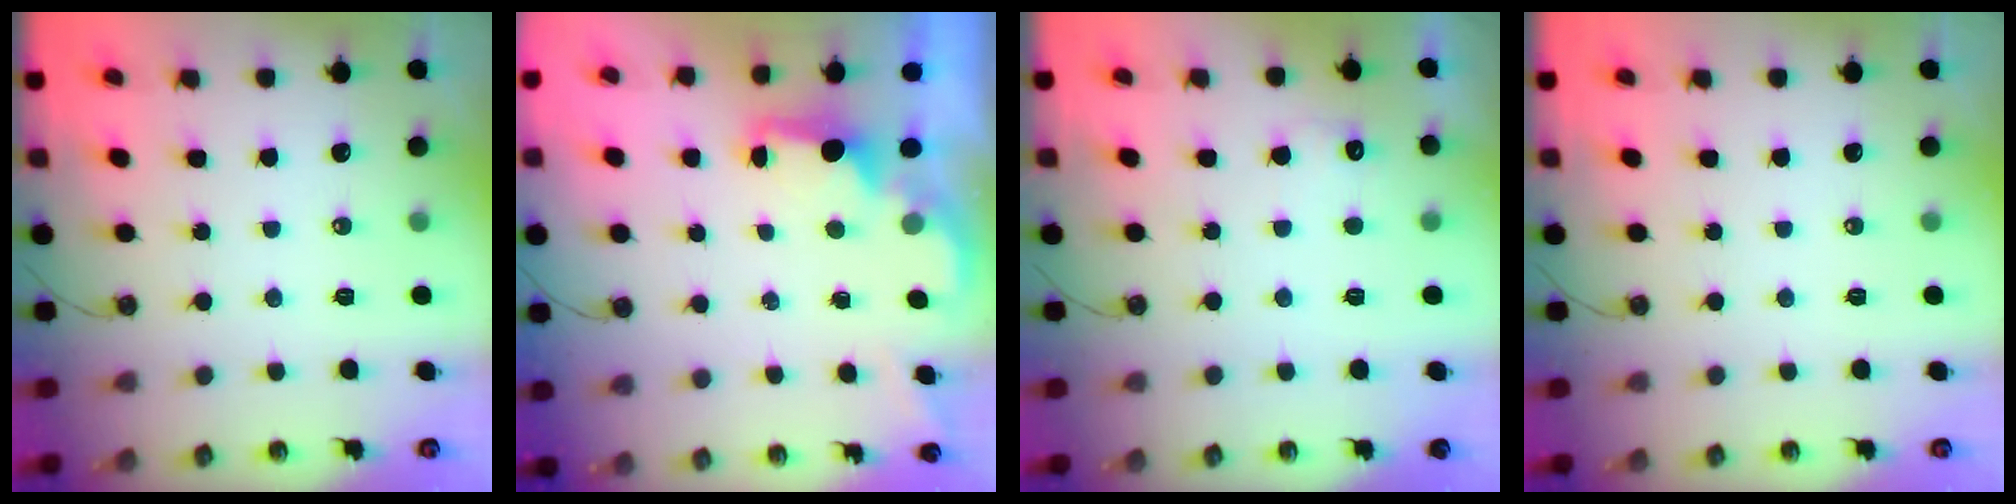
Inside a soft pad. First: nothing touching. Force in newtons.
{"total": 1.6, "press": 1.5, "slide": 0.6}
{"total": 3.9, "press": 3.8, "slide": 1.1}
{"total": 0.0}